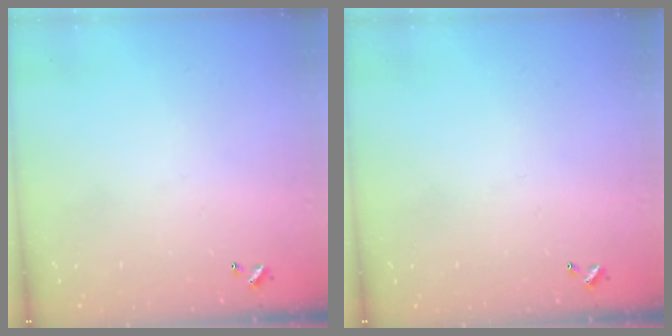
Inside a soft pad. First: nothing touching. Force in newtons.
{"total": 0.0}